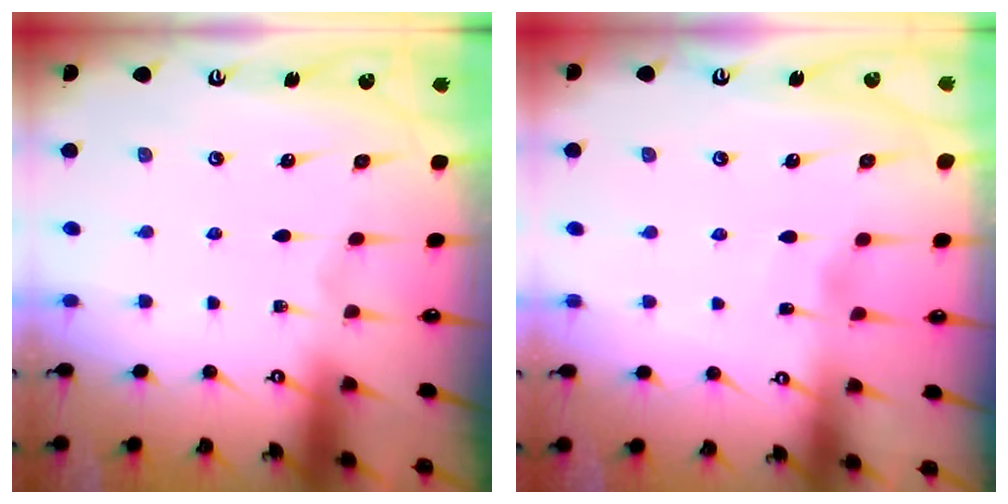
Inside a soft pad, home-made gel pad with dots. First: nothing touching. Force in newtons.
{"total": 1.7, "press": 1.7, "slide": 0.3}